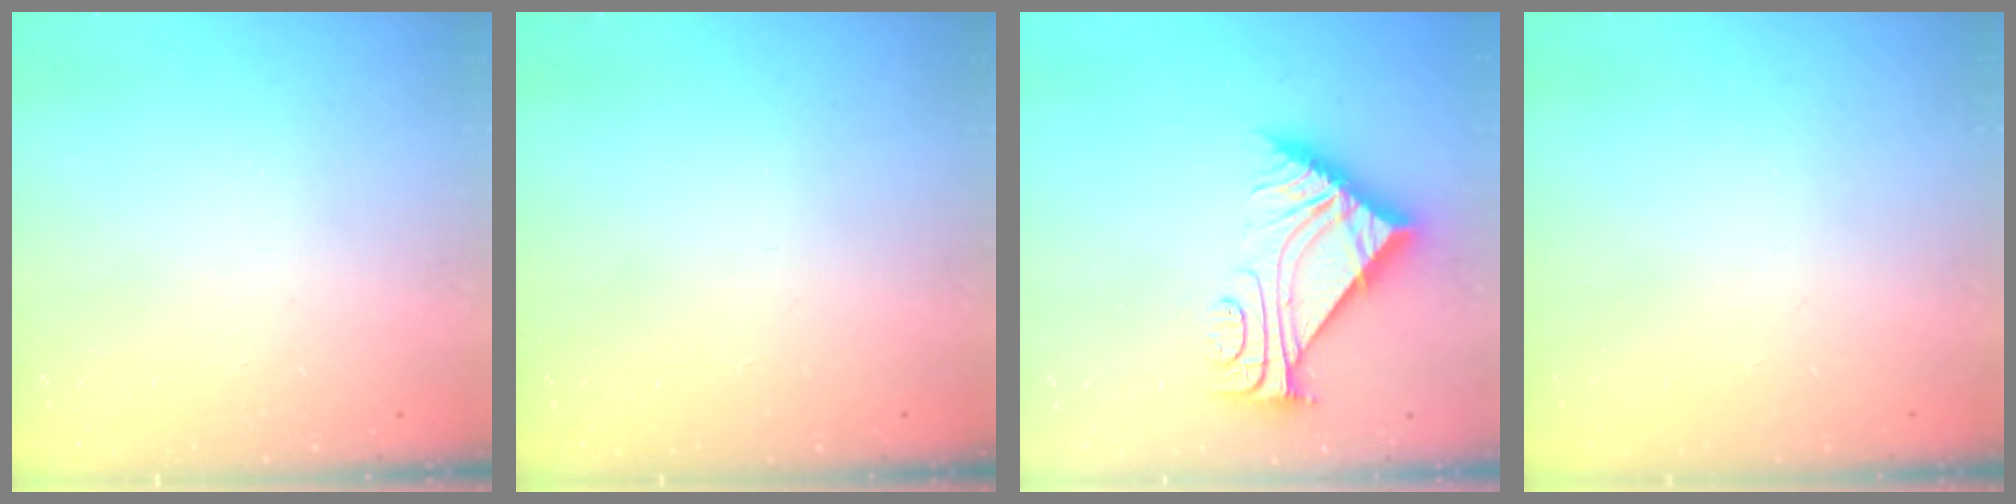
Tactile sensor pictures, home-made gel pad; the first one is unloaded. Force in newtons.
{"total": 0.0}
{"total": 10.2, "press": 10.2, "slide": 0.4}
{"total": 0.0}